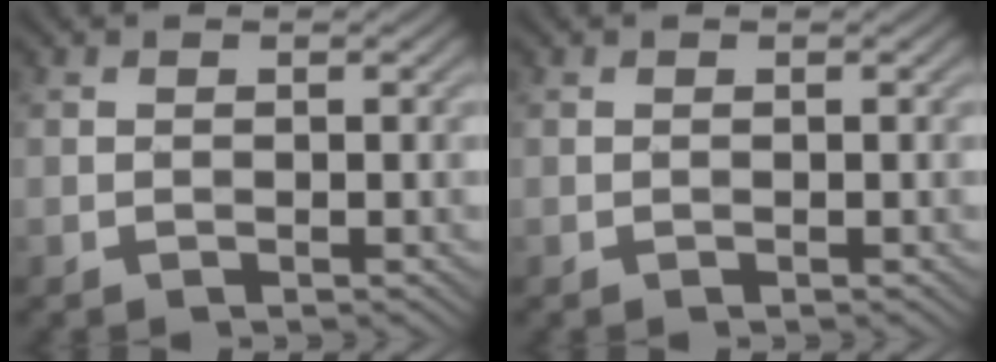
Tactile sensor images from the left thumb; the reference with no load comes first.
{"total": 0.0}